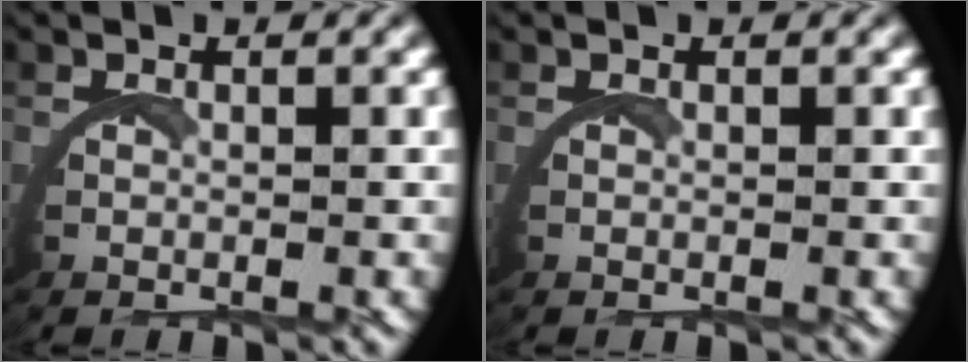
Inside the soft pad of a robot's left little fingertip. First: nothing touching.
{"total": 0.0}